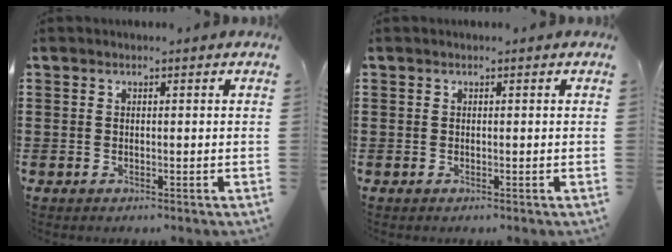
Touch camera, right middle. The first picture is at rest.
{"total": 0.0}